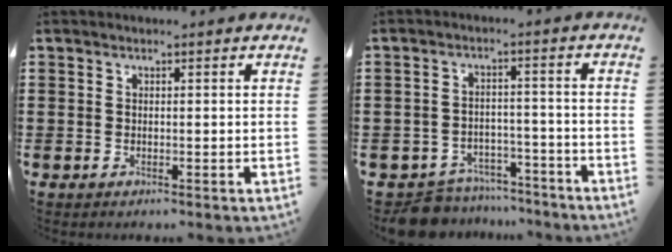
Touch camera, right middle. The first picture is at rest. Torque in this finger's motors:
{"motor_torque": [0.09, 0.01, 0.04, 0.00]}